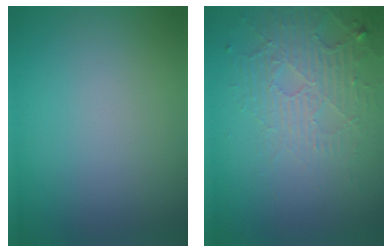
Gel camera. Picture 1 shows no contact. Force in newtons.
{"total": 5.2, "press": 3.4, "slide": 4.0}